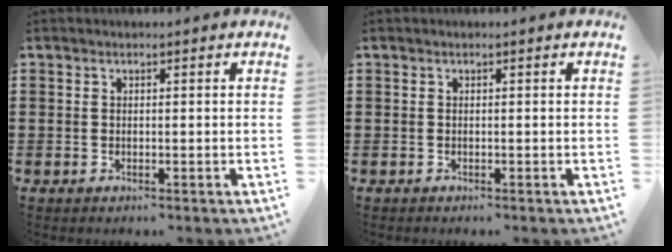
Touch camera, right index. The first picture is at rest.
{"total": 0.0}